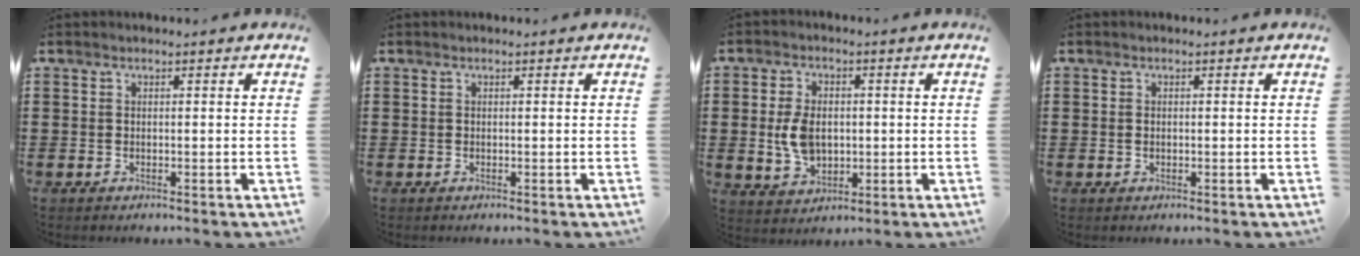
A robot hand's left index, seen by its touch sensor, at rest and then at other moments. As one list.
[{"total": 0.0}, {"total": 6.4, "force": [0.0, 4.3, 4.7], "torque": [-0.107, 0.002, -0.007]}, {"total": 0.8, "force": [-0.1, 0.5, 0.6], "torque": [-0.015, 0.002, -0.001]}]